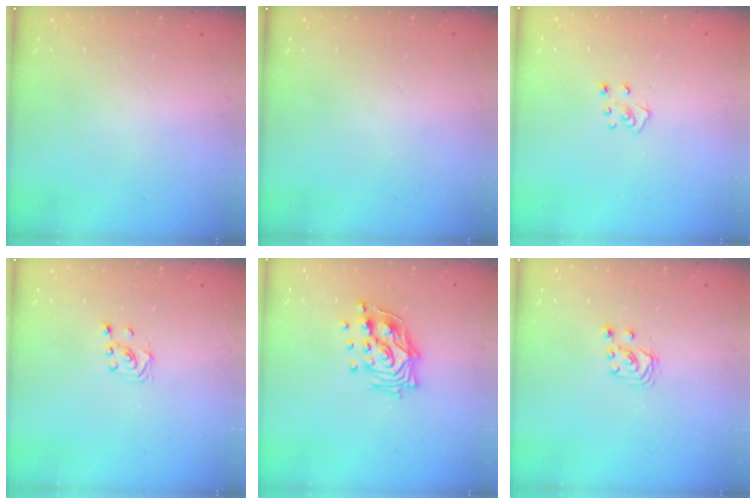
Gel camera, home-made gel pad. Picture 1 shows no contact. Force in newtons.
{"total": 0.0}
{"total": 4.2, "press": 4.1, "slide": 0.3}
{"total": 2.3, "press": 2.2, "slide": 0.8}
{"total": 13.3, "press": 13.3, "slide": 1.2}
{"total": 2.6, "press": 2.6, "slide": 0.3}